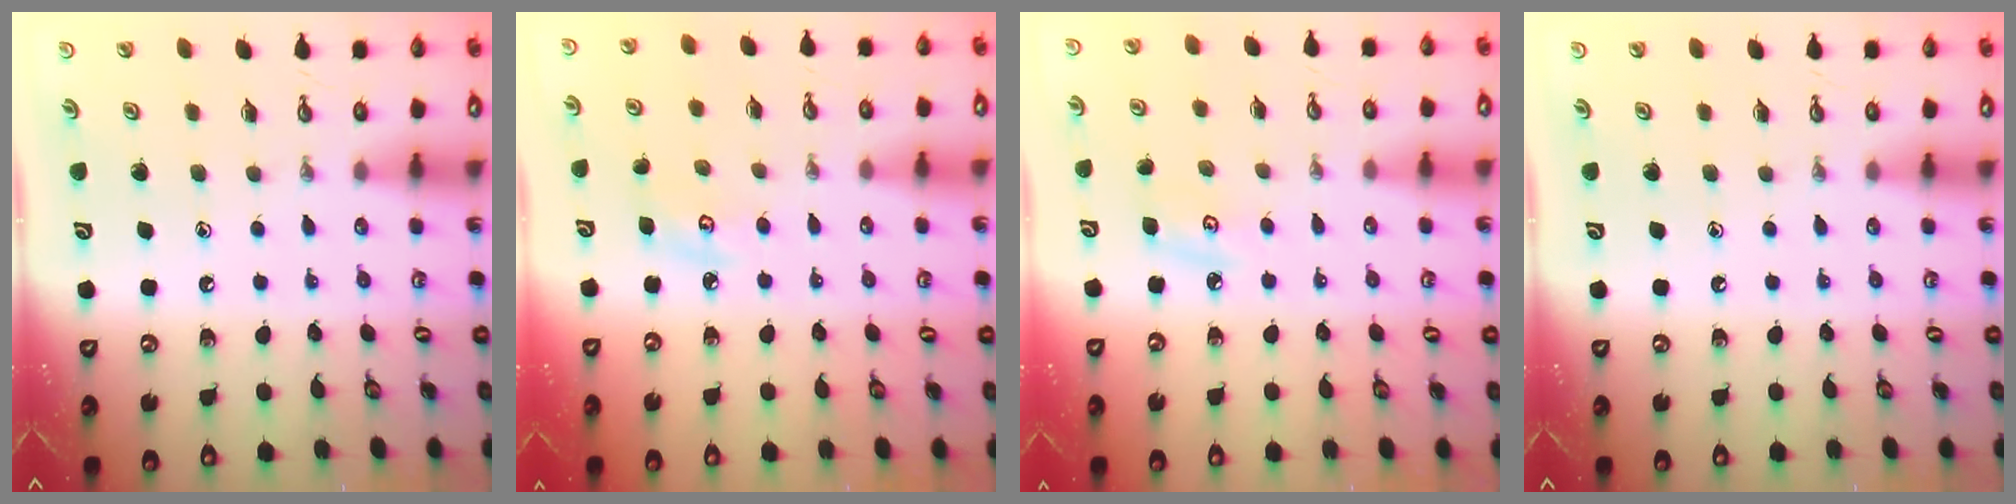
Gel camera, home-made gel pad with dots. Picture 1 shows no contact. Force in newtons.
{"total": 4.6, "press": 4.6, "slide": 0.5}
{"total": 4.0, "press": 4.0, "slide": 0.5}
{"total": 0.0}